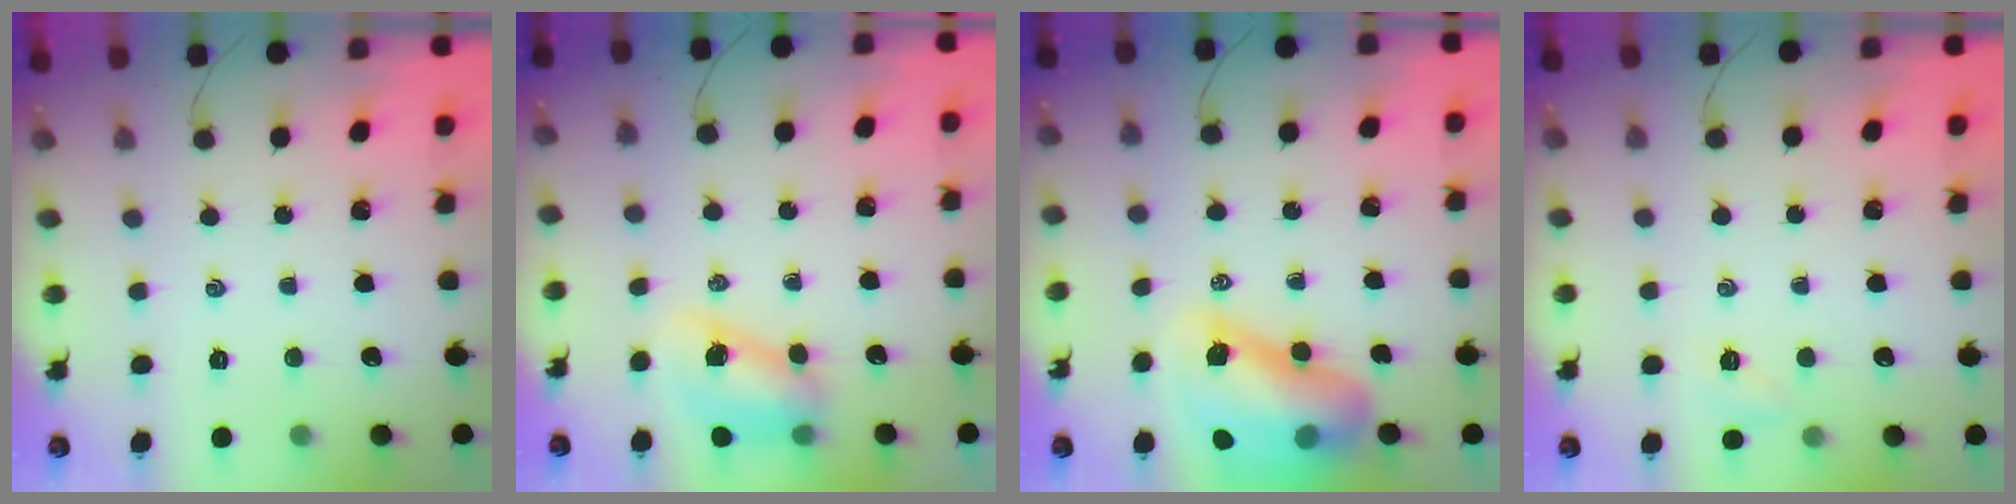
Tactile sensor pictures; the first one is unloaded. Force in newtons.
{"total": 8.1, "press": 8.0, "slide": 1.1}
{"total": 16.1, "press": 15.4, "slide": 4.7}
{"total": 3.3, "press": 3.2, "slide": 1.1}